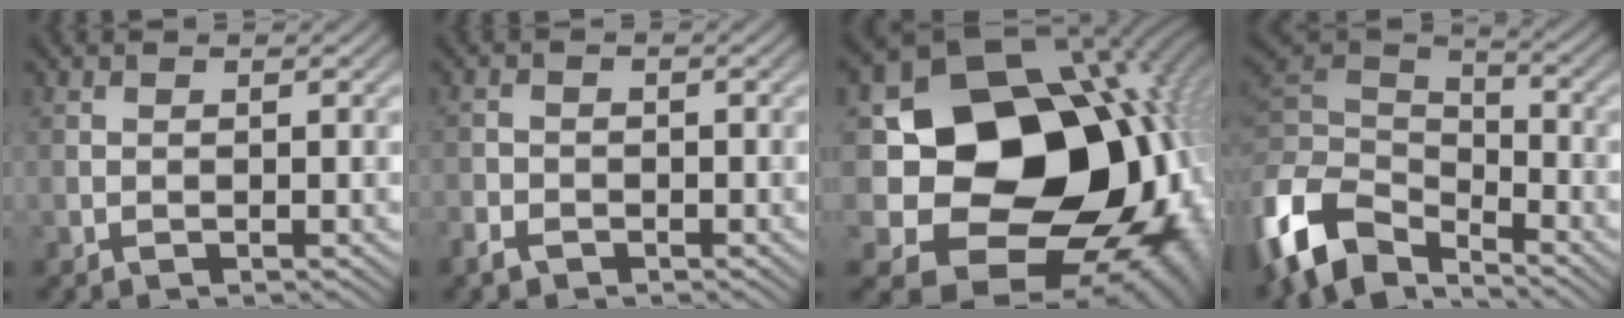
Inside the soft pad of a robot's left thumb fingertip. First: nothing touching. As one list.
[{"total": 2.7, "force": [-1.8, 1.8, 1.0], "torque": [-0.023, -0.005, -0.044]}, {"total": 20.6, "force": [0.0, 16.4, 12.4], "torque": [-0.247, -0.064, 0.046]}, {"total": 9.8, "force": [-6.0, 5.6, 5.3], "torque": [-0.125, 0.004, -0.134]}]